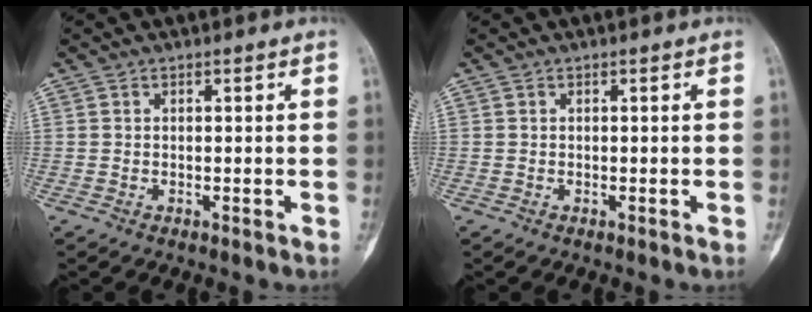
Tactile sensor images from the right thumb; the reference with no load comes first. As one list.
[{"total": 0.0}]